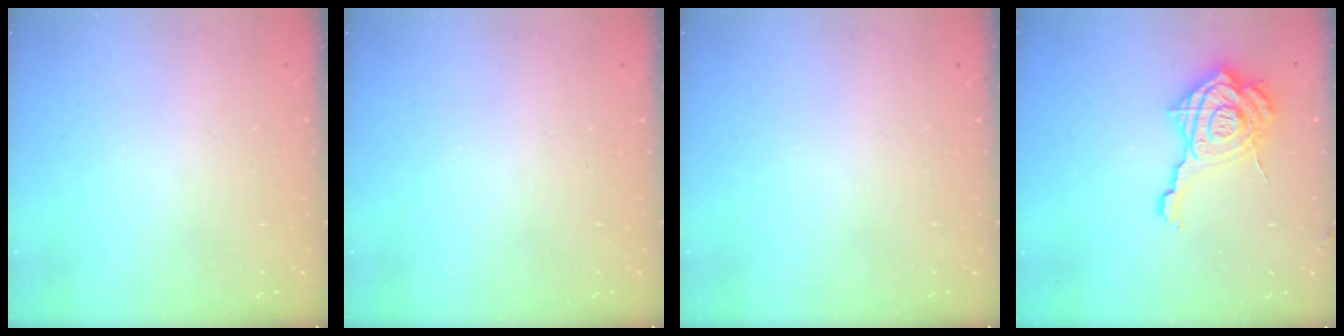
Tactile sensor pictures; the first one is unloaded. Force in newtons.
{"total": 0.0}
{"total": 0.0}
{"total": 20.0, "press": 19.8, "slide": 2.1}